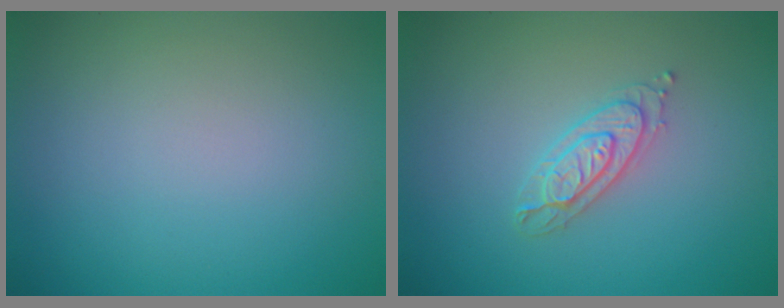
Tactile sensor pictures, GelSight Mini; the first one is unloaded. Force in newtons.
{"total": 2.2, "press": 2.1, "slide": 0.4}